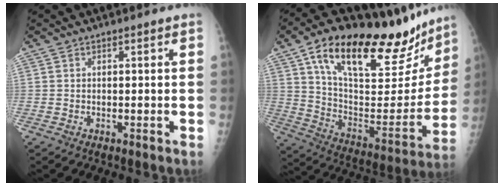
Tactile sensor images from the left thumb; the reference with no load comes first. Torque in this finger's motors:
{"motor_torque": [0.49, 0.49, 1.51, -1.25, 0.44]}